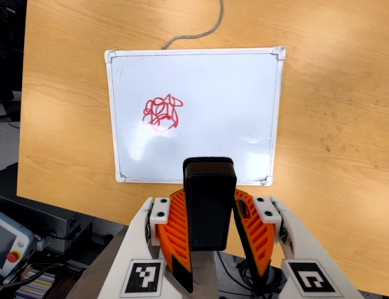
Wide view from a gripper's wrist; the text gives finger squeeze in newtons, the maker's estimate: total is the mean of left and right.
{"total": 5.9, "left": 5.1, "right": 6.7}